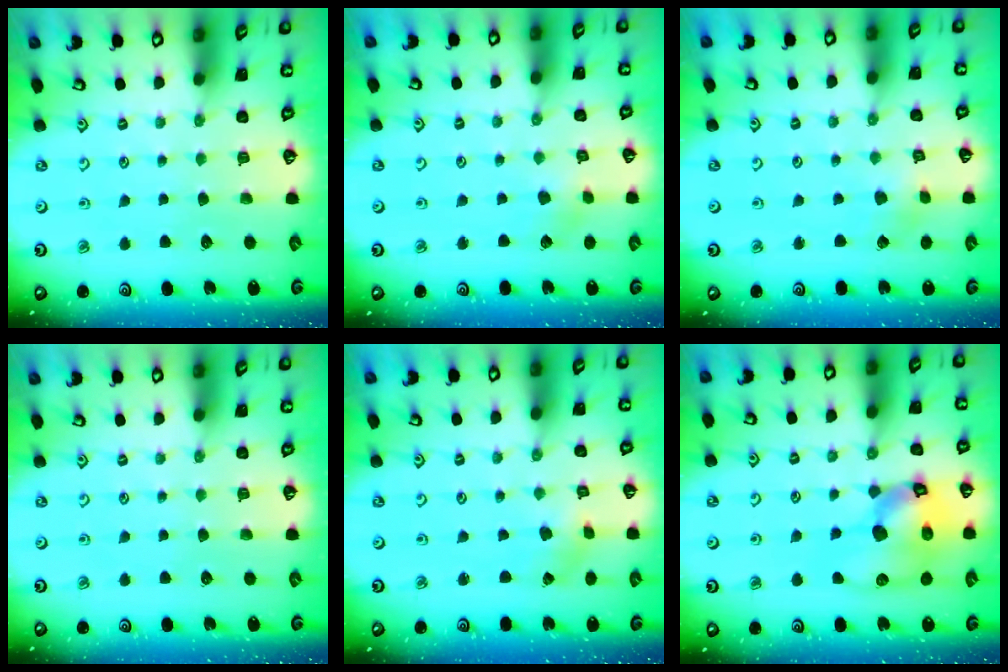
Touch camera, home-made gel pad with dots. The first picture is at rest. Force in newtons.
{"total": 3.1, "press": 3.0, "slide": 0.3}
{"total": 2.1, "press": 2.1, "slide": 0.1}
{"total": 0.0}
{"total": 1.2, "press": 1.2, "slide": 0.2}
{"total": 19.0, "press": 18.8, "slide": 2.7}